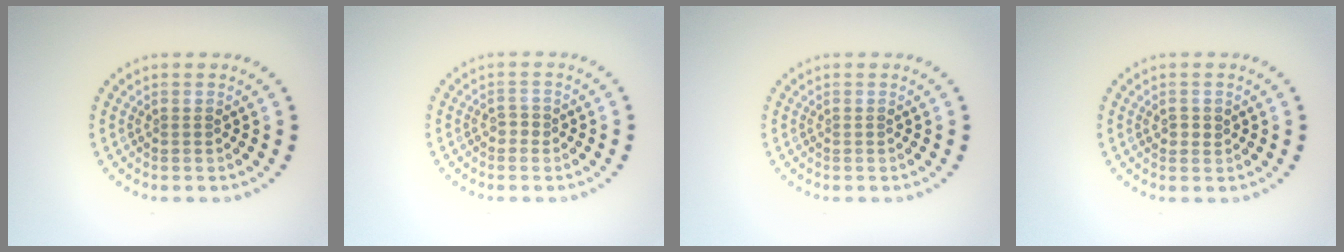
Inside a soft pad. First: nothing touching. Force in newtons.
{"total": 1.0, "press": 0.9, "slide": 0.4}
{"total": 0.0}
{"total": 1.2, "press": 1.0, "slide": 0.6}